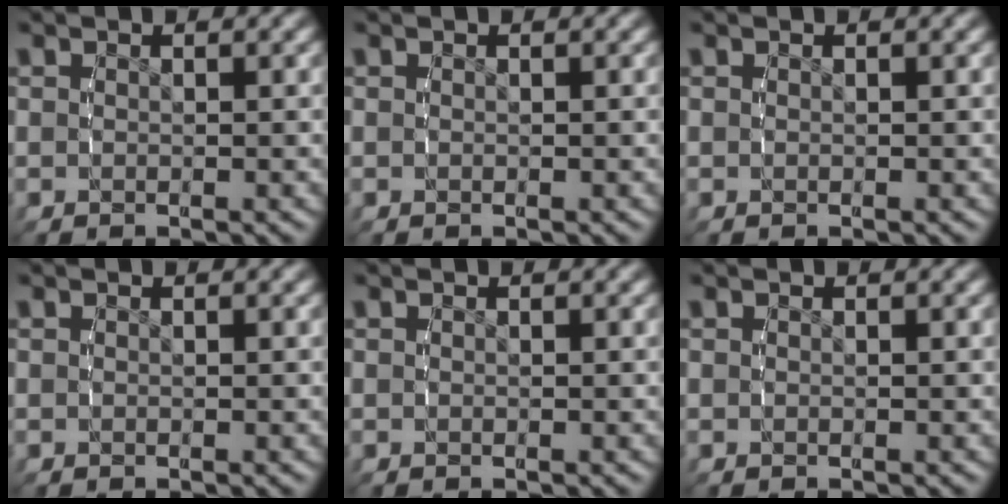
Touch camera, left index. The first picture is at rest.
{"total": 0.0}
{"total": 0.0}
{"total": 0.0}
{"total": 0.0}
{"total": 0.0}